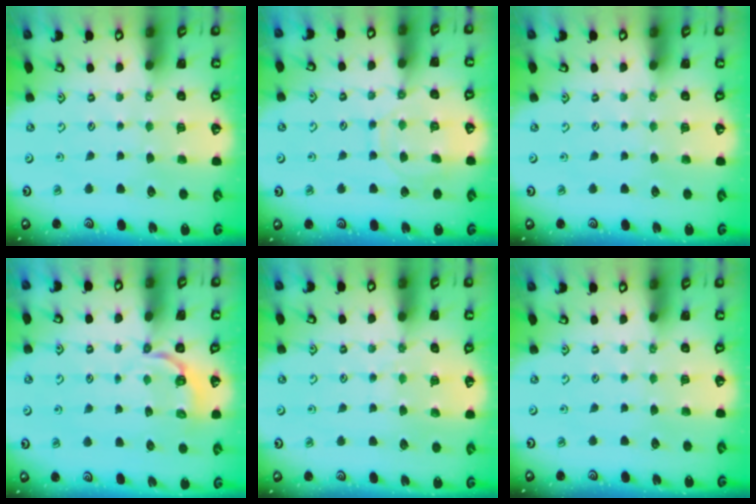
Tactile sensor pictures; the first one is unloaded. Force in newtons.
{"total": 9.2, "press": 9.2, "slide": 0.8}
{"total": 0.0}
{"total": 3.8, "press": 2.8, "slide": 2.5}
{"total": 7.4, "press": 7.3, "slide": 0.8}
{"total": 0.0}